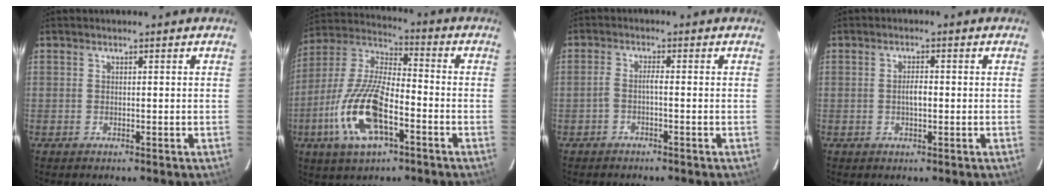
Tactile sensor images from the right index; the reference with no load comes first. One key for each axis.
{"total": 17.2, "fx": -6.7, "fy": 6.8, "fz": 14.3, "tx": -0.308, "ty": -0.010, "tz": -0.131}
{"total": 1.8, "fx": -1.1, "fy": 0.1, "fz": 1.4, "tx": -0.032, "ty": 0.005, "tz": -0.022}
{"total": 2.3, "fx": -0.2, "fy": 0.9, "fz": 2.1, "tx": -0.039, "ty": 0.003, "tz": -0.004}